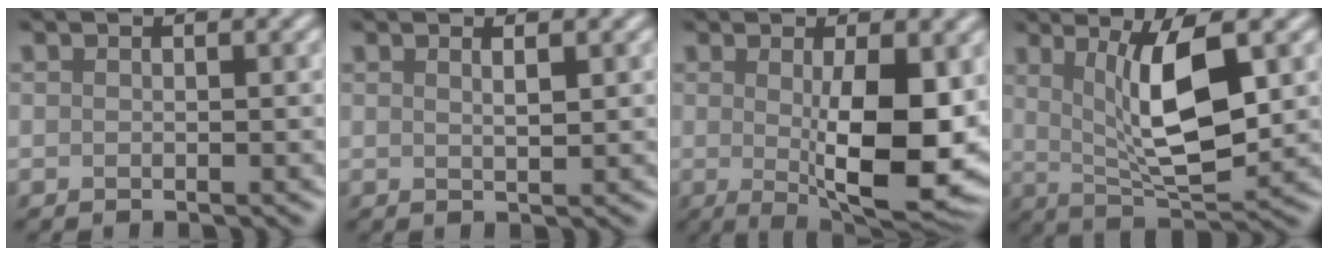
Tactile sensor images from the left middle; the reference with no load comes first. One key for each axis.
{"total": 1.3, "fx": 0.7, "fy": 0.4, "fz": 1.1, "tx": -0.013, "ty": 0.003, "tz": 0.008}
{"total": 9.2, "fx": -0.1, "fy": 2.7, "fz": 8.8, "tx": -0.134, "ty": -0.019, "tz": 0.007}
{"total": 7.9, "fx": 1.9, "fy": 2.3, "fz": 7.3, "tx": -0.128, "ty": -0.010, "tz": 0.037}